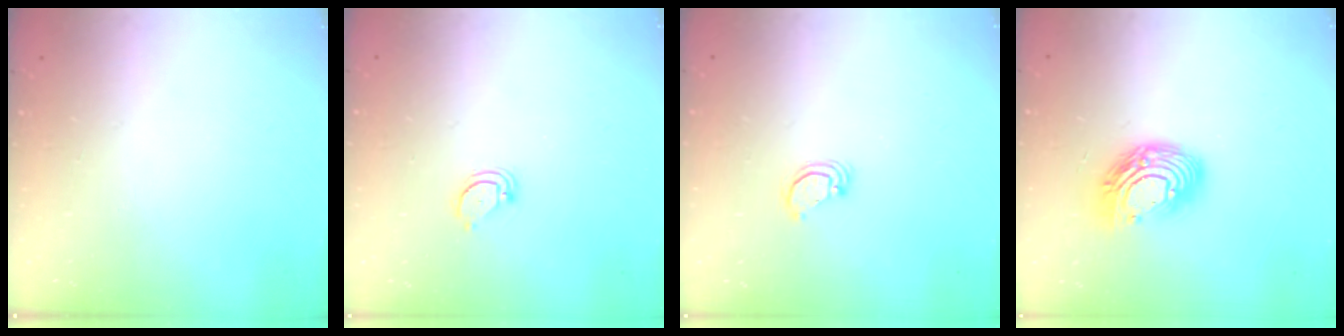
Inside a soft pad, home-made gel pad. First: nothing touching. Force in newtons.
{"total": 2.1, "press": 2.1, "slide": 0.2}
{"total": 2.9, "press": 2.9, "slide": 0.1}
{"total": 13.4, "press": 13.4, "slide": 1.0}